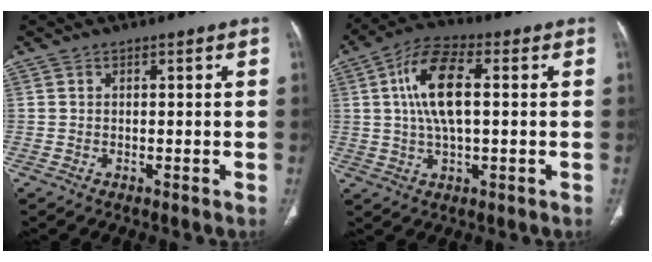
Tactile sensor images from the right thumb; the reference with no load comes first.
{"total": 12.0, "force": [1.8, 5.1, 10.7], "torque": [-0.213, 0.016, 0.030]}